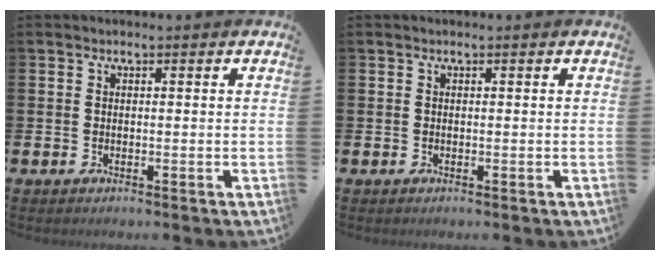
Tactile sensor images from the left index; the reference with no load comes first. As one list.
[{"total": 0.0}]